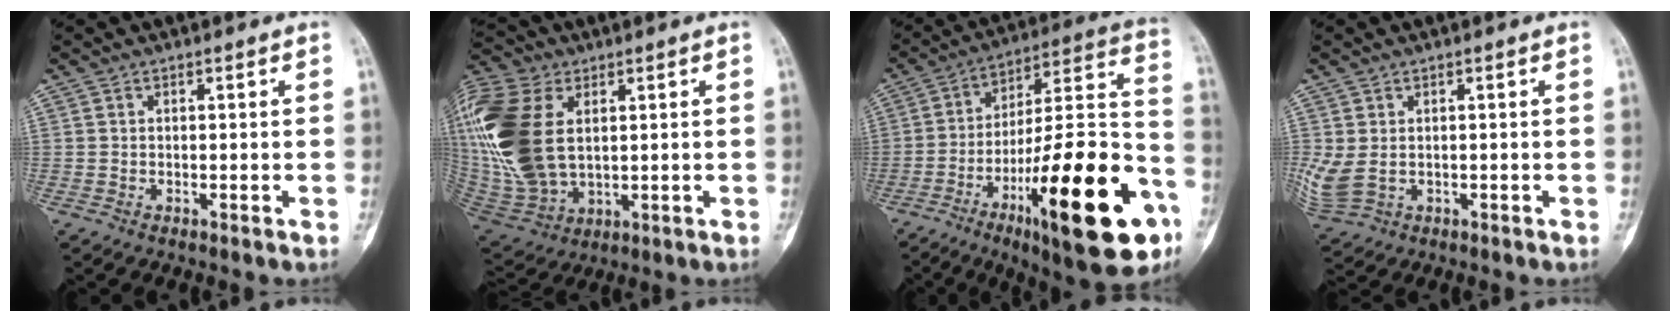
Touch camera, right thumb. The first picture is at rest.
{"total": 25.0, "force": [5.0, 15.7, 18.8], "torque": [-0.448, -0.009, 0.104]}
{"total": 31.0, "force": [-12.8, 8.3, 26.9], "torque": [-0.365, 0.062, -0.190]}
{"total": 5.3, "force": [0.0, 3.7, 3.9], "torque": [-0.100, -0.002, 0.011]}